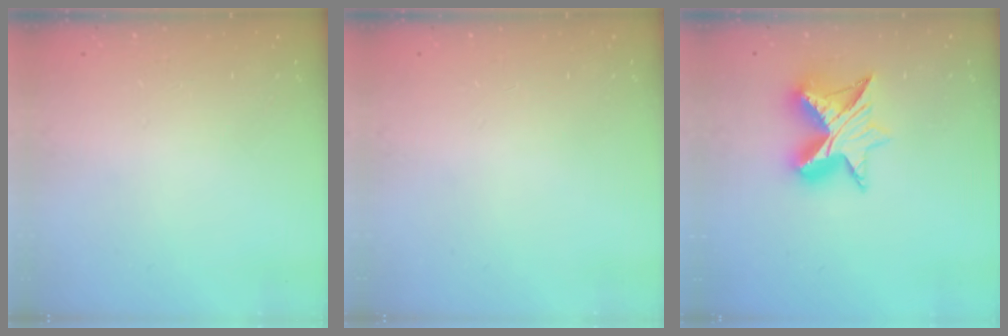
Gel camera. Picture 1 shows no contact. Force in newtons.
{"total": 0.0}
{"total": 11.0, "press": 10.9, "slide": 0.7}